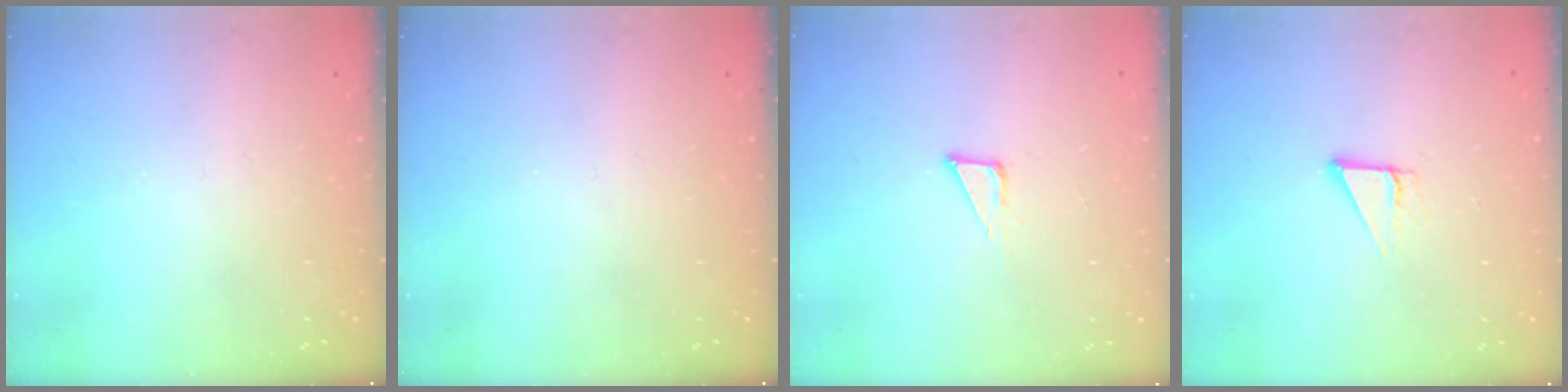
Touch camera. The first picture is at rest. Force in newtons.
{"total": 0.0}
{"total": 5.8, "press": 5.8, "slide": 0.2}
{"total": 3.1, "press": 2.4, "slide": 1.9}